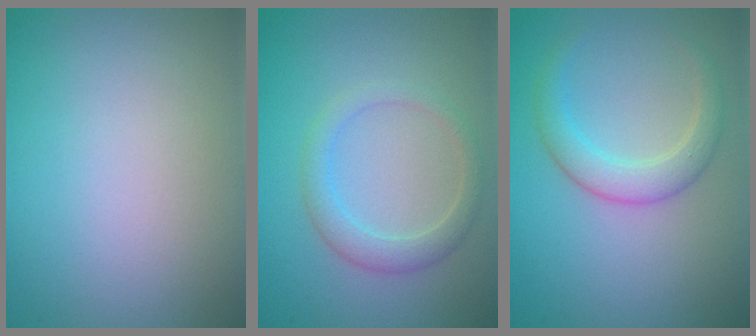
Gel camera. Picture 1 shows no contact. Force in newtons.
{"total": 2.4, "press": 2.4, "slide": 0.0}
{"total": 2.9, "press": 2.9, "slide": 0.3}